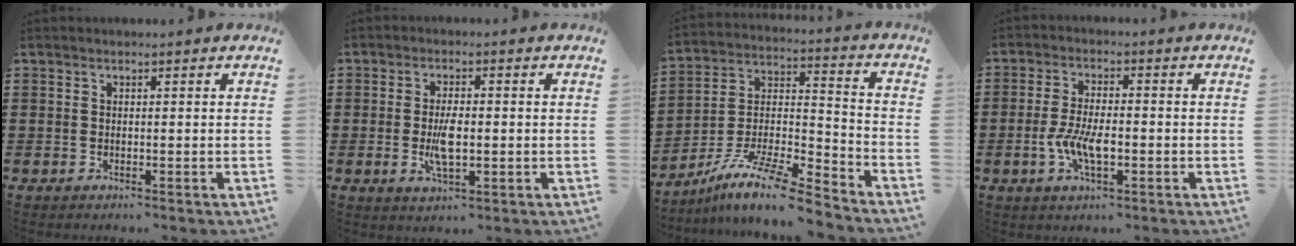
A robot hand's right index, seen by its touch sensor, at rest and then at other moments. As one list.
[{"total": 5.1, "force": [-0.7, 2.0, 4.7], "torque": [-0.096, -0.002, -0.016]}, {"total": 11.5, "force": [-9.4, 1.7, 6.3], "torque": [-0.117, 0.016, -0.186]}, {"total": 6.3, "force": [-1.6, 2.5, 5.6], "torque": [-0.129, -0.004, -0.038]}]